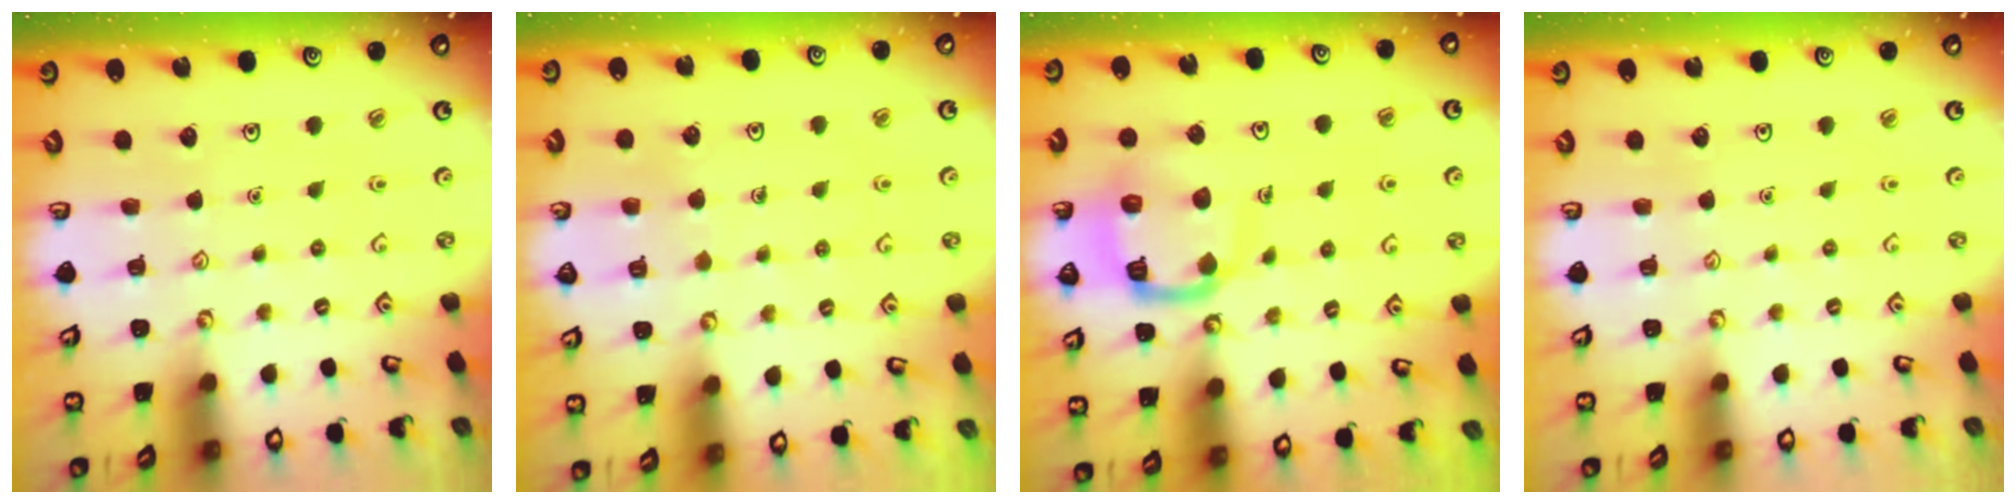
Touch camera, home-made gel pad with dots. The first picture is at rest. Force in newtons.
{"total": 4.8, "press": 4.8, "slide": 0.3}
{"total": 12.1, "press": 12.0, "slide": 1.3}
{"total": 0.0}